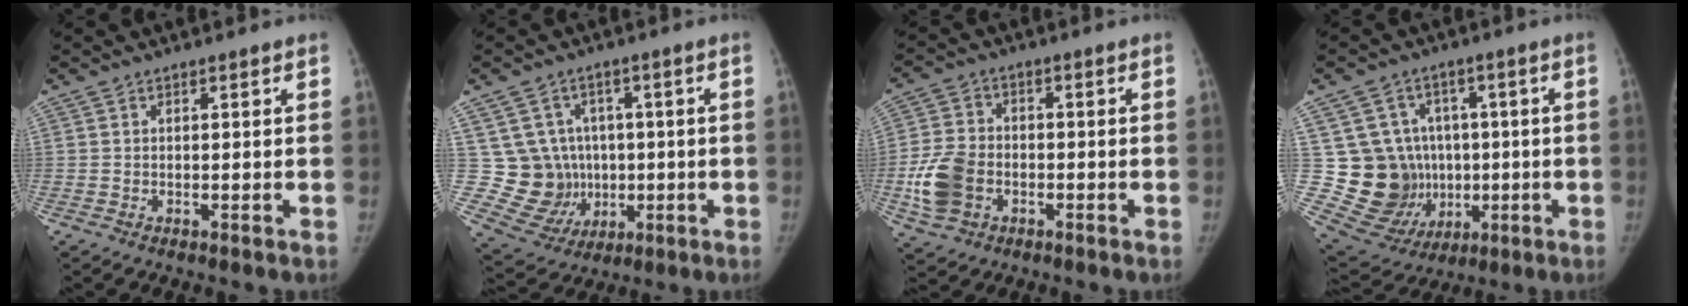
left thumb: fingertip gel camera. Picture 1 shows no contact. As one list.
[{"total": 11.2, "force": [0.9, 10.6, 3.6], "torque": [-0.021, 0.003, 0.041]}, {"total": 9.6, "force": [-2.6, 7.2, 5.8], "torque": [-0.113, 0.010, -0.049]}, {"total": 16.0, "force": [0.2, 14.6, 6.4], "torque": [-0.074, 0.019, 0.038]}]